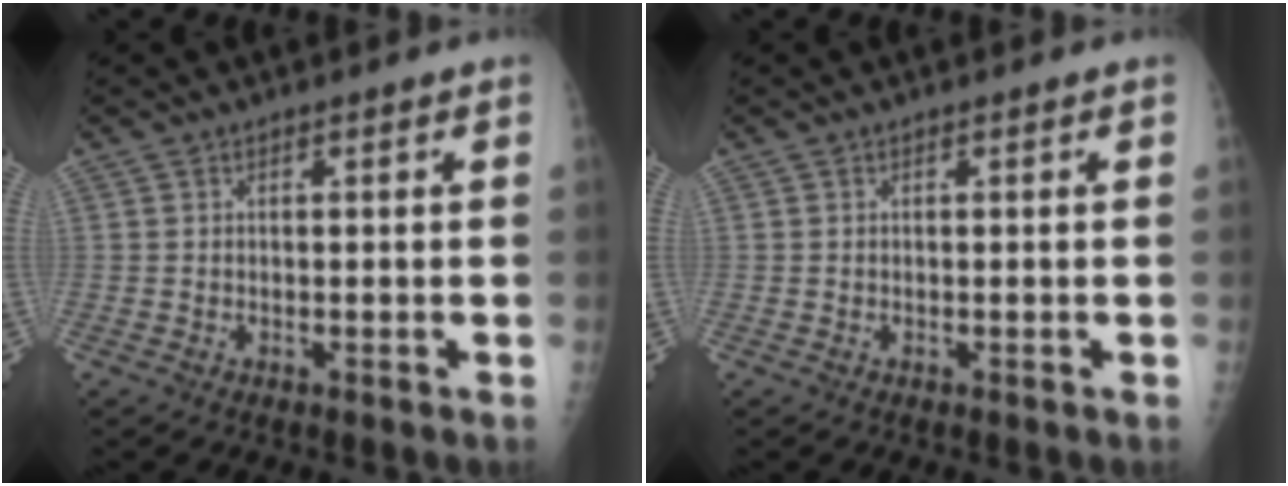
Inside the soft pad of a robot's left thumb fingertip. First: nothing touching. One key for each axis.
{"total": 0.0}